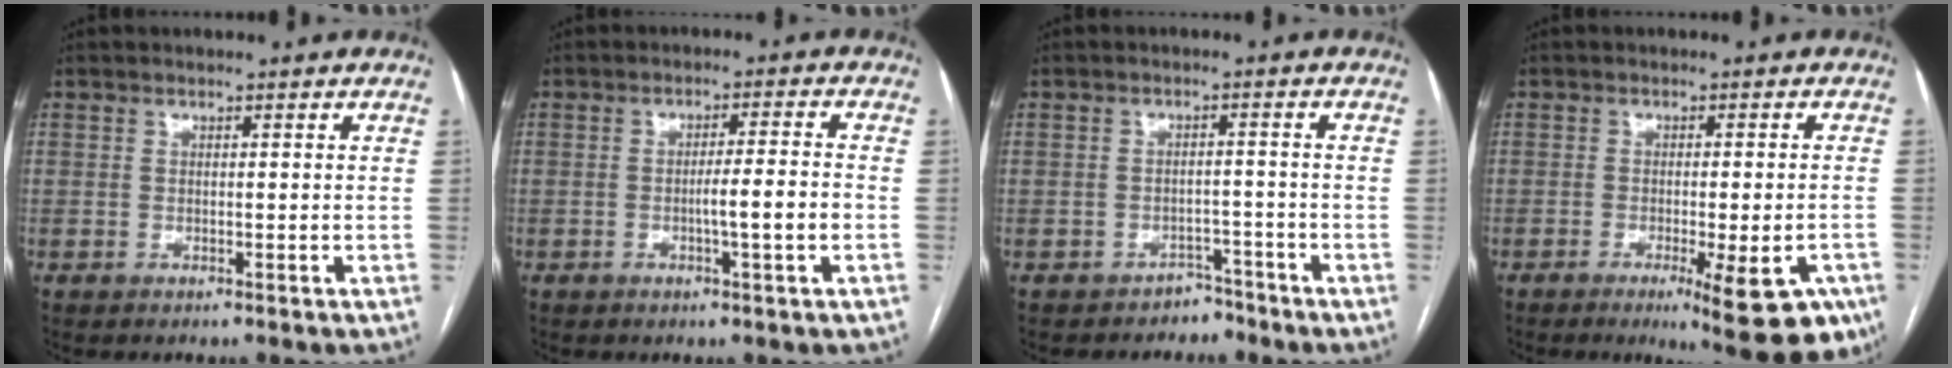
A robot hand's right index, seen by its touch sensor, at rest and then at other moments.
{"total": 5.2, "force": [-1.4, -0.4, 5.0], "torque": [-0.079, 0.001, -0.019]}
{"total": 2.9, "force": [-2.4, 1.6, -0.4], "torque": [0.007, 0.009, -0.034]}
{"total": 12.2, "force": [-6.9, 2.7, 9.8], "torque": [-0.065, -0.005, -0.086]}